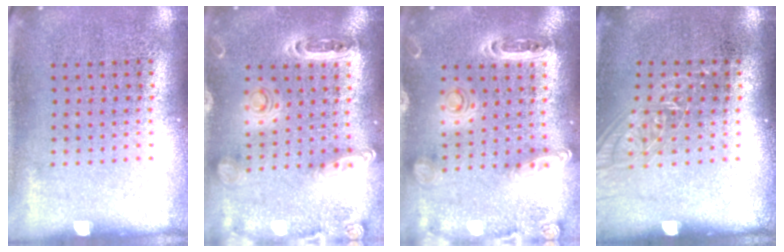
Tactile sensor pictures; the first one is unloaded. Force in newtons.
{"total": 1.4, "press": 1.4, "slide": 0.4}
{"total": 1.4, "press": 1.4, "slide": 0.4}
{"total": 1.1, "press": 1.1, "slide": 0.2}